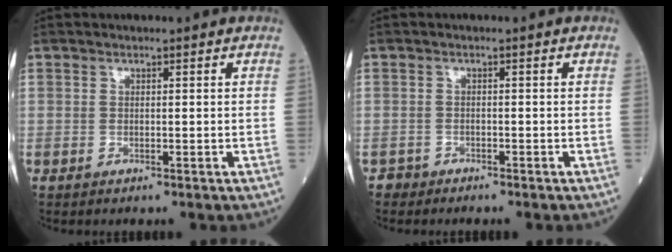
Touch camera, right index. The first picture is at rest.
{"total": 1.3, "force": [-1.1, 0.4, -0.5], "torque": [0.008, 0.000, -0.023]}